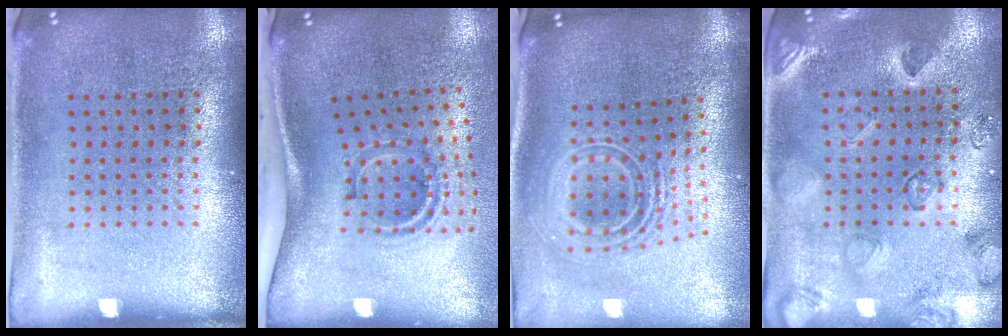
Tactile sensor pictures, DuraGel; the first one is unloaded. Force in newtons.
{"total": 1.9, "press": 1.2, "slide": 1.5}
{"total": 2.5, "press": 1.7, "slide": 1.8}
{"total": 2.3, "press": 2.1, "slide": 1.0}